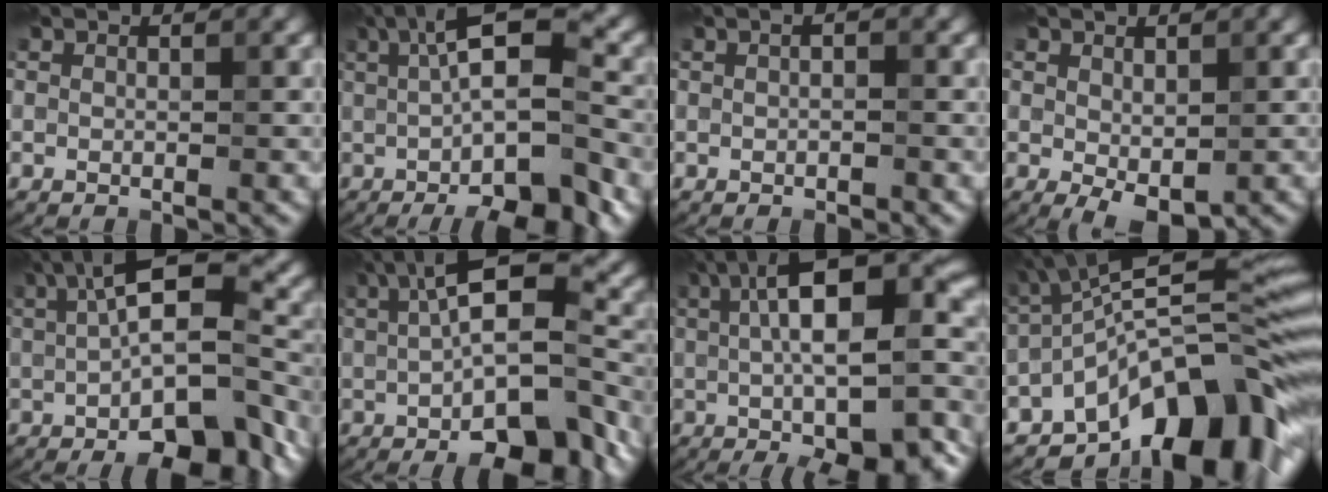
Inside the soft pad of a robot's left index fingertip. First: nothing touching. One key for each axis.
{"total": 12.9, "fx": -1.7, "fy": 4.0, "fz": 12.1, "tx": -0.147, "ty": 0.016, "tz": -0.016}
{"total": 1.0, "fx": -0.3, "fy": 0.2, "fz": 0.9, "tx": -0.015, "ty": 0.002, "tz": -0.002}
{"total": 2.8, "fx": -0.3, "fy": 1.6, "fz": 2.3, "tx": -0.038, "ty": -0.007, "tz": 0.003}
{"total": 13.2, "fx": -1.5, "fy": 4.6, "fz": 12.2, "tx": -0.170, "ty": 0.012, "tz": -0.010}
{"total": 13.2, "fx": -1.3, "fy": 4.6, "fz": 12.3, "tx": -0.171, "ty": 0.013, "tz": -0.007}
{"total": 15.3, "fx": -0.5, "fy": 4.9, "fz": 14.5, "tx": -0.184, "ty": 0.024, "tz": 0.005}
{"total": 14.8, "fx": -7.5, "fy": 5.6, "fz": 11.5, "tx": -0.168, "ty": 0.015, "tz": -0.136}